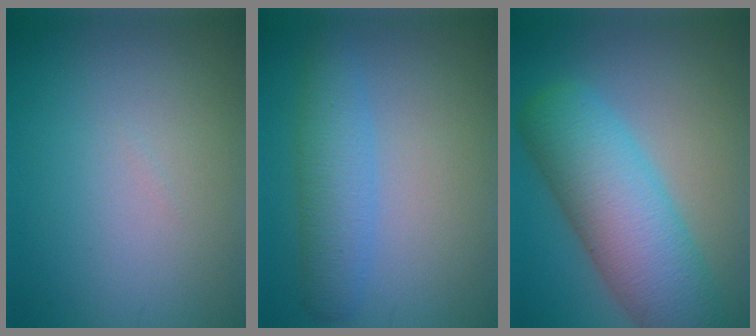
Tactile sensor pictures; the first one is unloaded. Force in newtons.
{"total": 3.9, "press": 3.9, "slide": 0.1}
{"total": 9.0, "press": 9.0, "slide": 0.4}